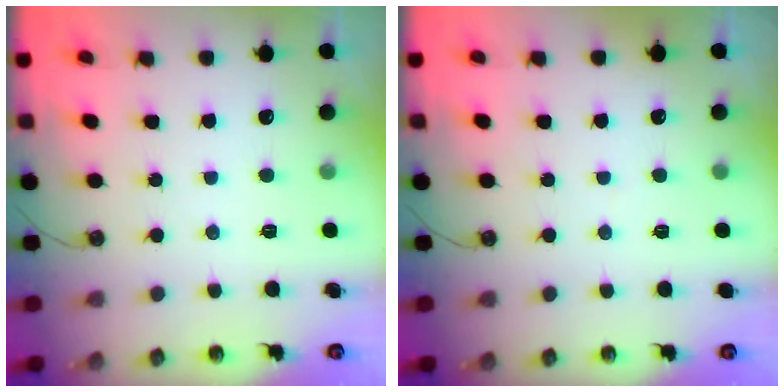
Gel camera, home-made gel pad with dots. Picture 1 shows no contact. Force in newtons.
{"total": 1.4, "press": 1.4, "slide": 0.1}